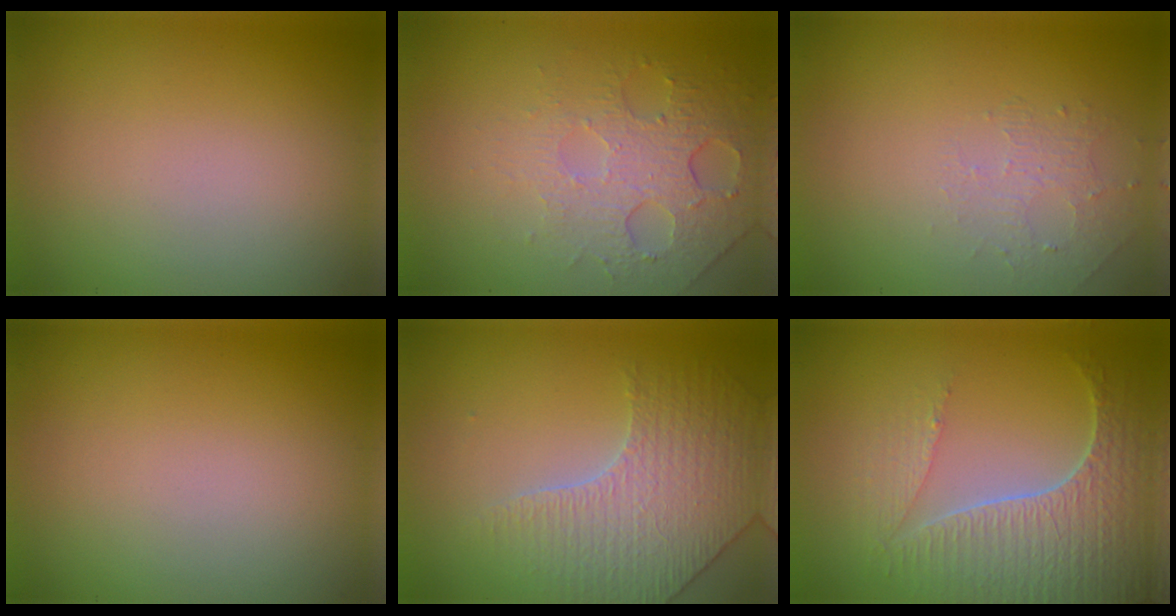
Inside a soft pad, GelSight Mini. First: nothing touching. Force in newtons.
{"total": 5.0, "press": 3.3, "slide": 3.8}
{"total": 1.3, "press": 0.7, "slide": 1.2}
{"total": 0.0}
{"total": 3.8, "press": 3.6, "slide": 1.2}
{"total": 5.8, "press": 4.8, "slide": 3.2}